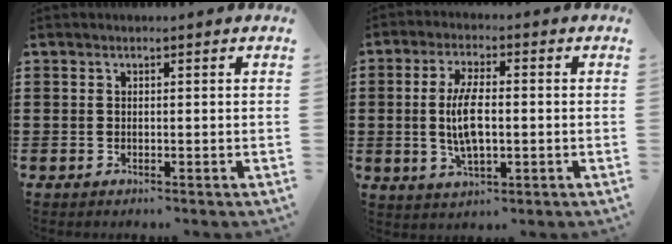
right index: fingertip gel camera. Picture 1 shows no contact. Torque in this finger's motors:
{"motor_torque": [1.05, 1.09, 0.50, 0.21]}